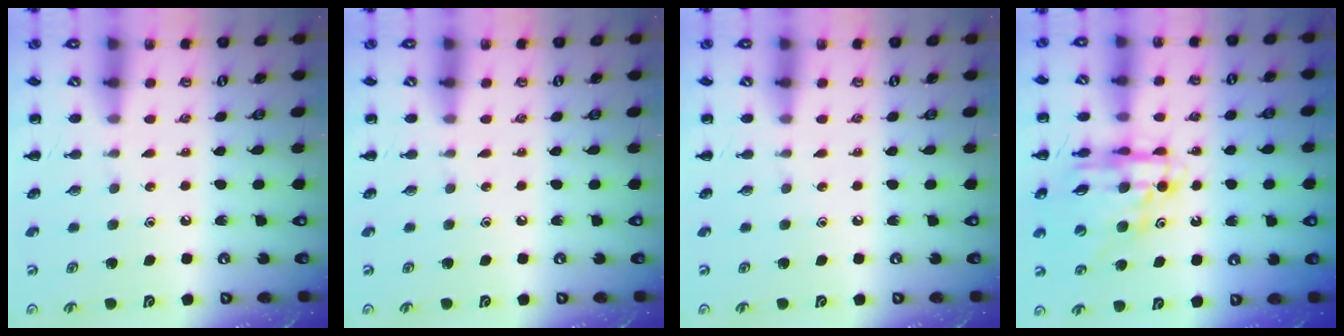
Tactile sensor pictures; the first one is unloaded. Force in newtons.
{"total": 0.0}
{"total": 0.0}
{"total": 13.4, "press": 12.9, "slide": 3.8}